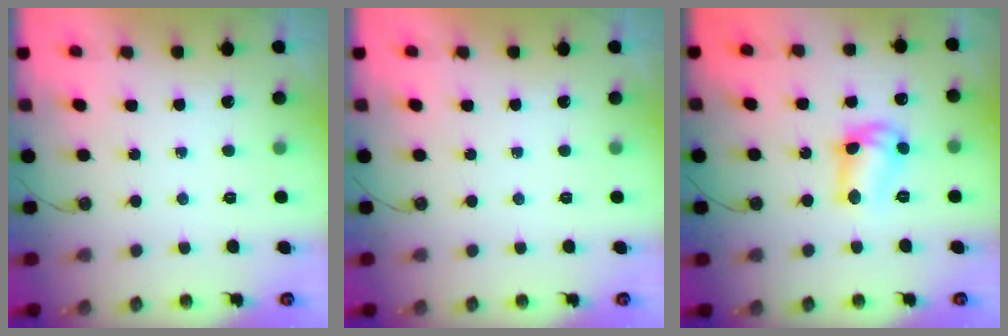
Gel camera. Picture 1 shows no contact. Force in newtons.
{"total": 0.0}
{"total": 11.7, "press": 11.6, "slide": 0.7}